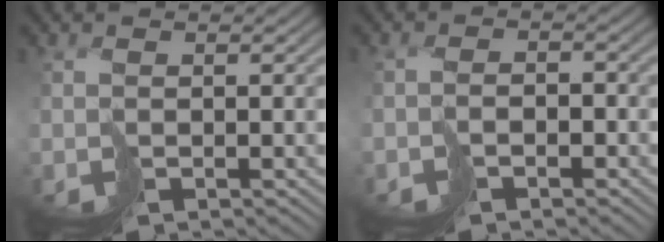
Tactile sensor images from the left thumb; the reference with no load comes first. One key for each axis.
{"total": 2.1, "fx": -1.8, "fy": 1.2, "fz": 0.3, "tx": 0.009, "ty": 0.001, "tz": -0.036}